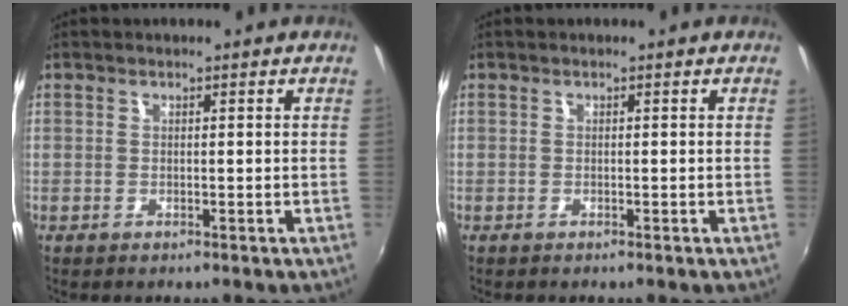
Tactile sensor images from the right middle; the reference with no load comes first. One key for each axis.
{"total": 0.0}